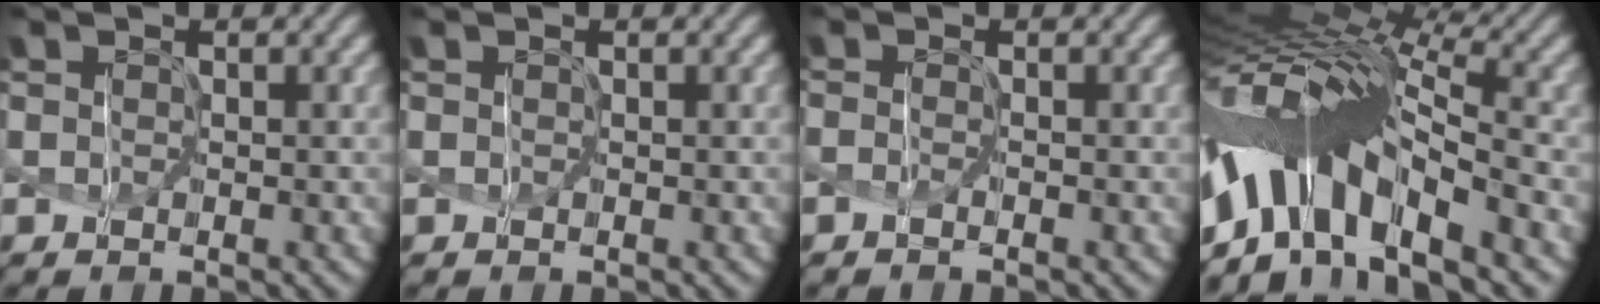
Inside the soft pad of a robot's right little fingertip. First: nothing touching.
{"total": 0.0}
{"total": 1.1, "force": [-0.6, -0.8, -0.3], "torque": [-0.019, -0.004, -0.001]}
{"total": 10.1, "force": [-3.2, 3.9, 8.7], "torque": [-0.185, 0.008, -0.046]}